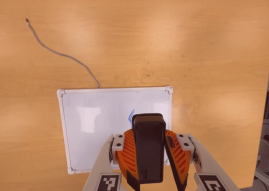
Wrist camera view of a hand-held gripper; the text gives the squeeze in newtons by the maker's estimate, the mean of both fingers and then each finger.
{"total": 7.4, "left": 8.0, "right": 6.7}